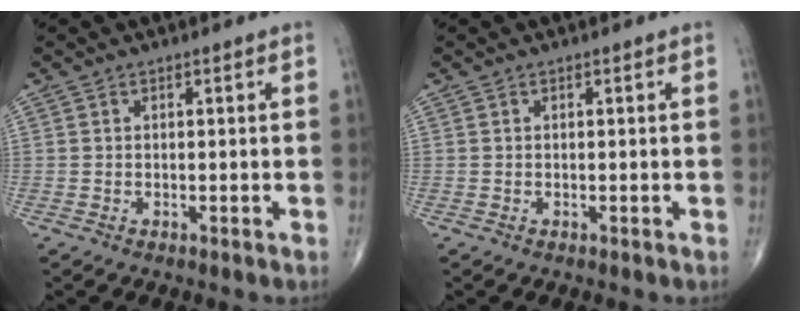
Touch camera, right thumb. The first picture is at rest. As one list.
[{"total": 0.0}]